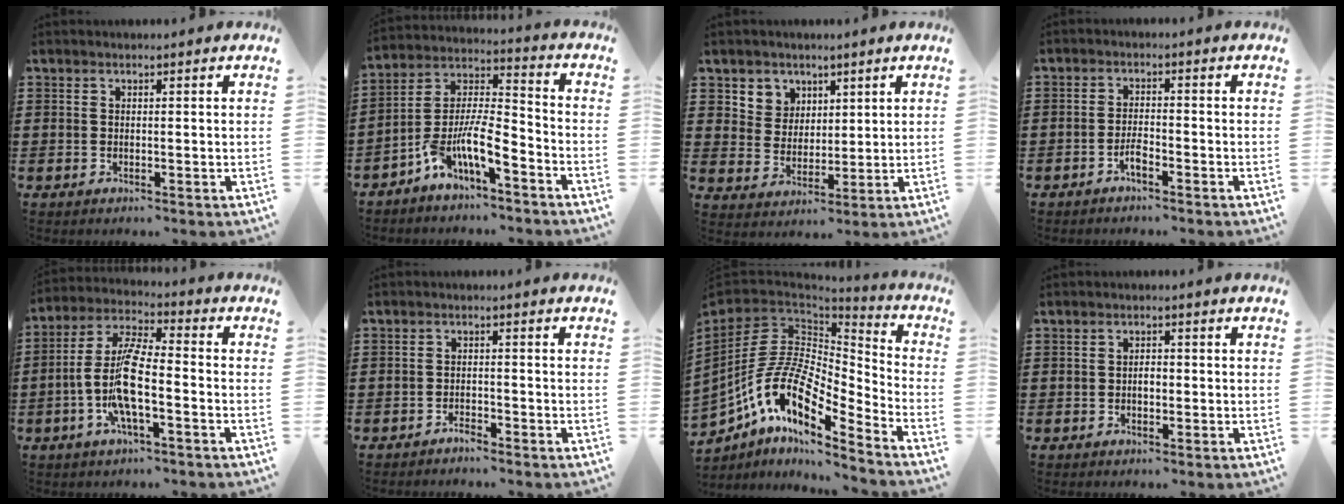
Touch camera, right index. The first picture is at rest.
{"total": 9.5, "force": [-6.4, 2.6, 6.5], "torque": [-0.141, -0.002, -0.125]}
{"total": 5.3, "force": [3.1, 4.3, 0.0], "torque": [-0.020, 0.004, 0.055]}
{"total": 2.2, "force": [-1.6, 0.2, 1.6], "torque": [-0.039, -0.003, -0.031]}
{"total": 9.2, "force": [-3.1, 2.0, 8.4], "torque": [-0.188, -0.017, -0.061]}
{"total": 1.6, "force": [-1.6, 0.2, 0.2], "torque": [-0.011, 0.003, -0.033]}
{"total": 13.1, "force": [-6.5, 6.3, 9.5], "torque": [-0.220, -0.006, -0.135]}
{"total": 1.7, "force": [-0.4, 0.8, 1.4], "torque": [-0.027, 0.002, -0.008]}